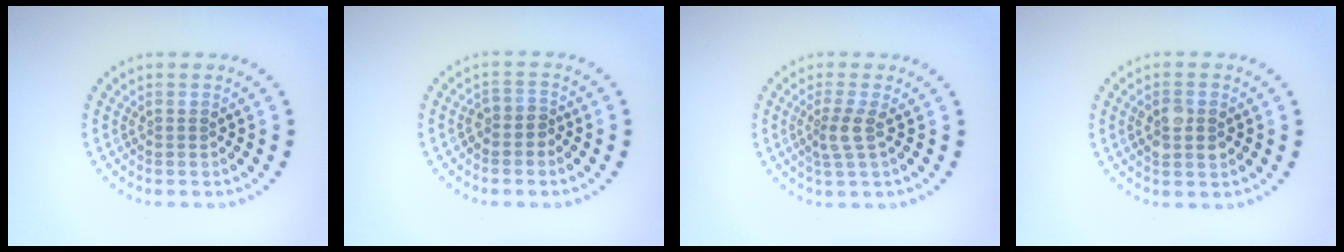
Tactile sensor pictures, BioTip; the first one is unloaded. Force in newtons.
{"total": 1.6, "press": 1.2, "slide": 1.0}
{"total": 2.1, "press": 1.6, "slide": 1.4}
{"total": 2.2, "press": 2.2, "slide": 0.2}